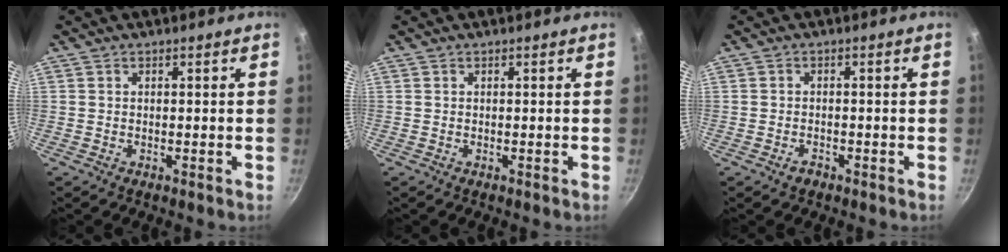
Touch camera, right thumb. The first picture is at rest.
{"total": 0.0}
{"total": 1.7, "force": [-1.1, 1.1, 0.7], "torque": [-0.009, 0.012, -0.019]}